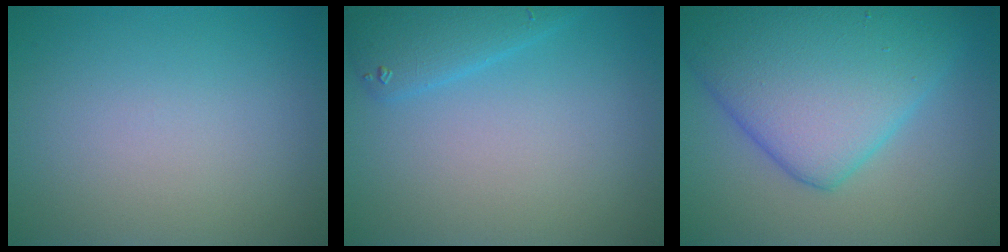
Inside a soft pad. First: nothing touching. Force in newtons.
{"total": 2.9, "press": 2.9, "slide": 0.2}
{"total": 9.9, "press": 9.9, "slide": 0.3}